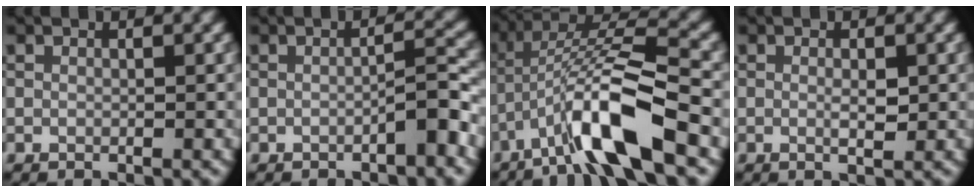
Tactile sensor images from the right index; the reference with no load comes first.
{"total": 2.6, "force": [-1.4, 0.3, 2.2], "torque": [-0.033, 0.017, -0.023]}
{"total": 9.2, "force": [-4.8, 2.0, 7.7], "torque": [-0.142, 0.012, -0.092]}
{"total": 1.7, "force": [0.0, 0.3, 1.6], "torque": [-0.027, -0.002, 0.000]}